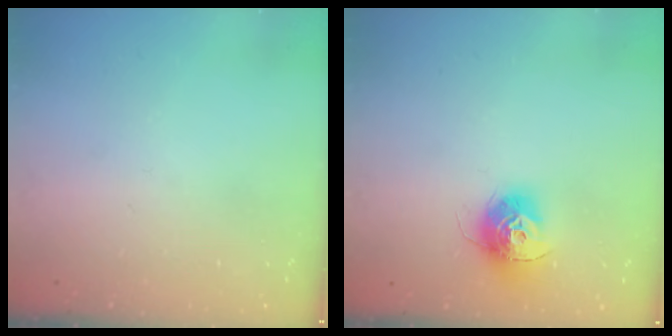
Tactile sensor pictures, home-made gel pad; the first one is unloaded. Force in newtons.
{"total": 12.1, "press": 12.1, "slide": 0.8}